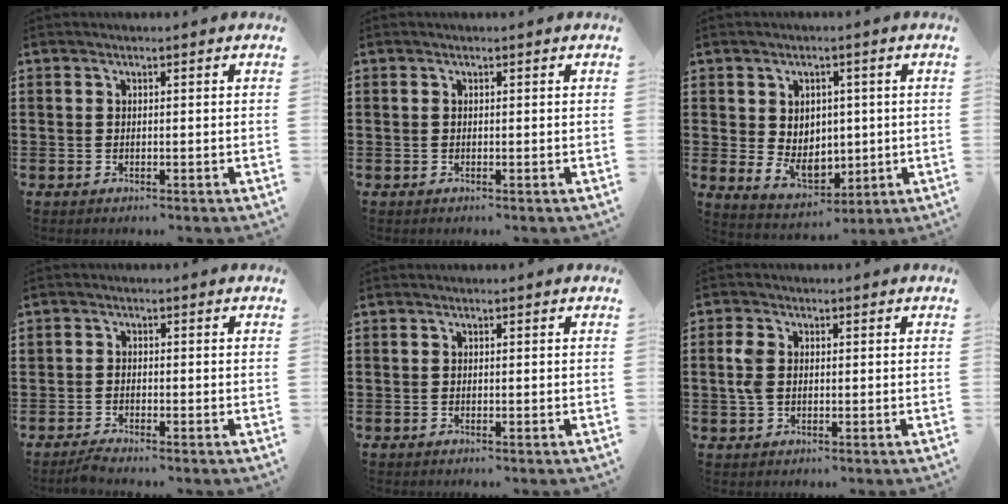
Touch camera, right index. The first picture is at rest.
{"total": 0.0}
{"total": 5.5, "force": [0.3, 4.8, 2.7], "torque": [-0.048, 0.009, 0.006]}
{"total": 1.4, "force": [-1.4, 0.1, 0.2], "torque": [-0.007, 0.001, -0.027]}
{"total": 0.0}
{"total": 3.3, "force": [0.3, 2.2, 2.5], "torque": [-0.067, 0.003, -0.001]}